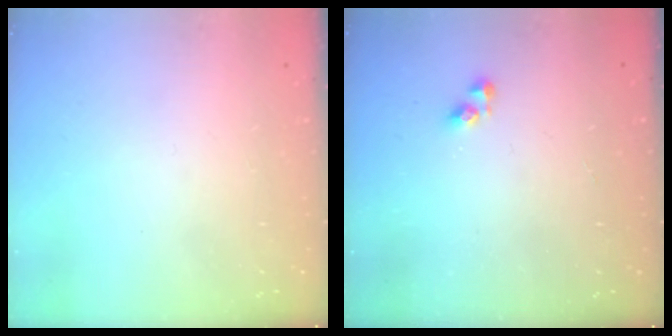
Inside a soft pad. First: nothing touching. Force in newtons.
{"total": 3.9, "press": 3.8, "slide": 0.7}